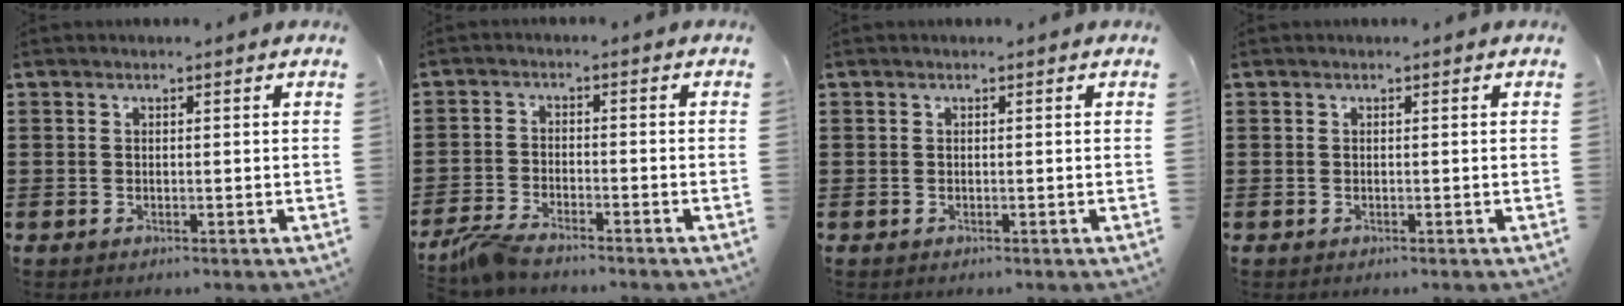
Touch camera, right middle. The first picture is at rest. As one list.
[{"total": 3.8, "force": [-3.3, 0.4, 1.7], "torque": [-0.058, -0.006, -0.073]}, {"total": 0.0}, {"total": 0.0}]